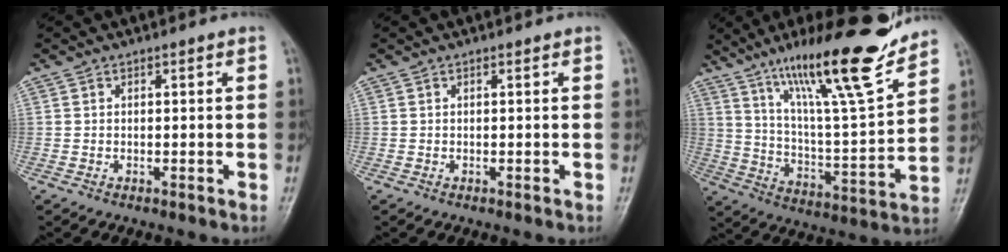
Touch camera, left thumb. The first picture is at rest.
{"total": 0.0}
{"total": 21.4, "force": [15.5, 2.6, 14.6], "torque": [-0.209, -0.078, 0.261]}